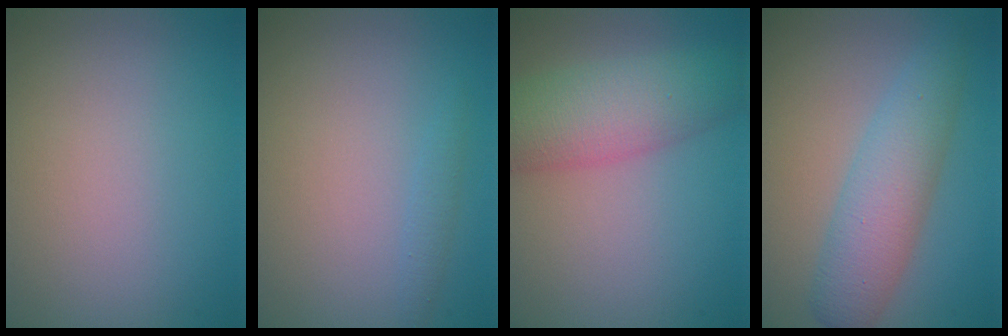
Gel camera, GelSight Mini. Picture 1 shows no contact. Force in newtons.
{"total": 0.9, "press": 0.9, "slide": 0.0}
{"total": 6.3, "press": 6.3, "slide": 0.2}
{"total": 5.0, "press": 5.0, "slide": 0.2}